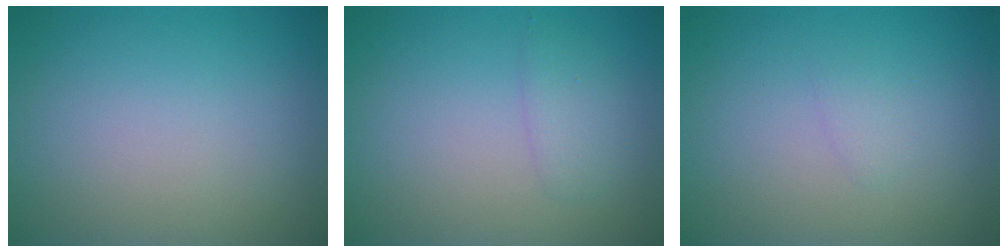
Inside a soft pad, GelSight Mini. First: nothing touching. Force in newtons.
{"total": 1.4, "press": 1.4, "slide": 0.1}
{"total": 0.8, "press": 0.8, "slide": 0.1}